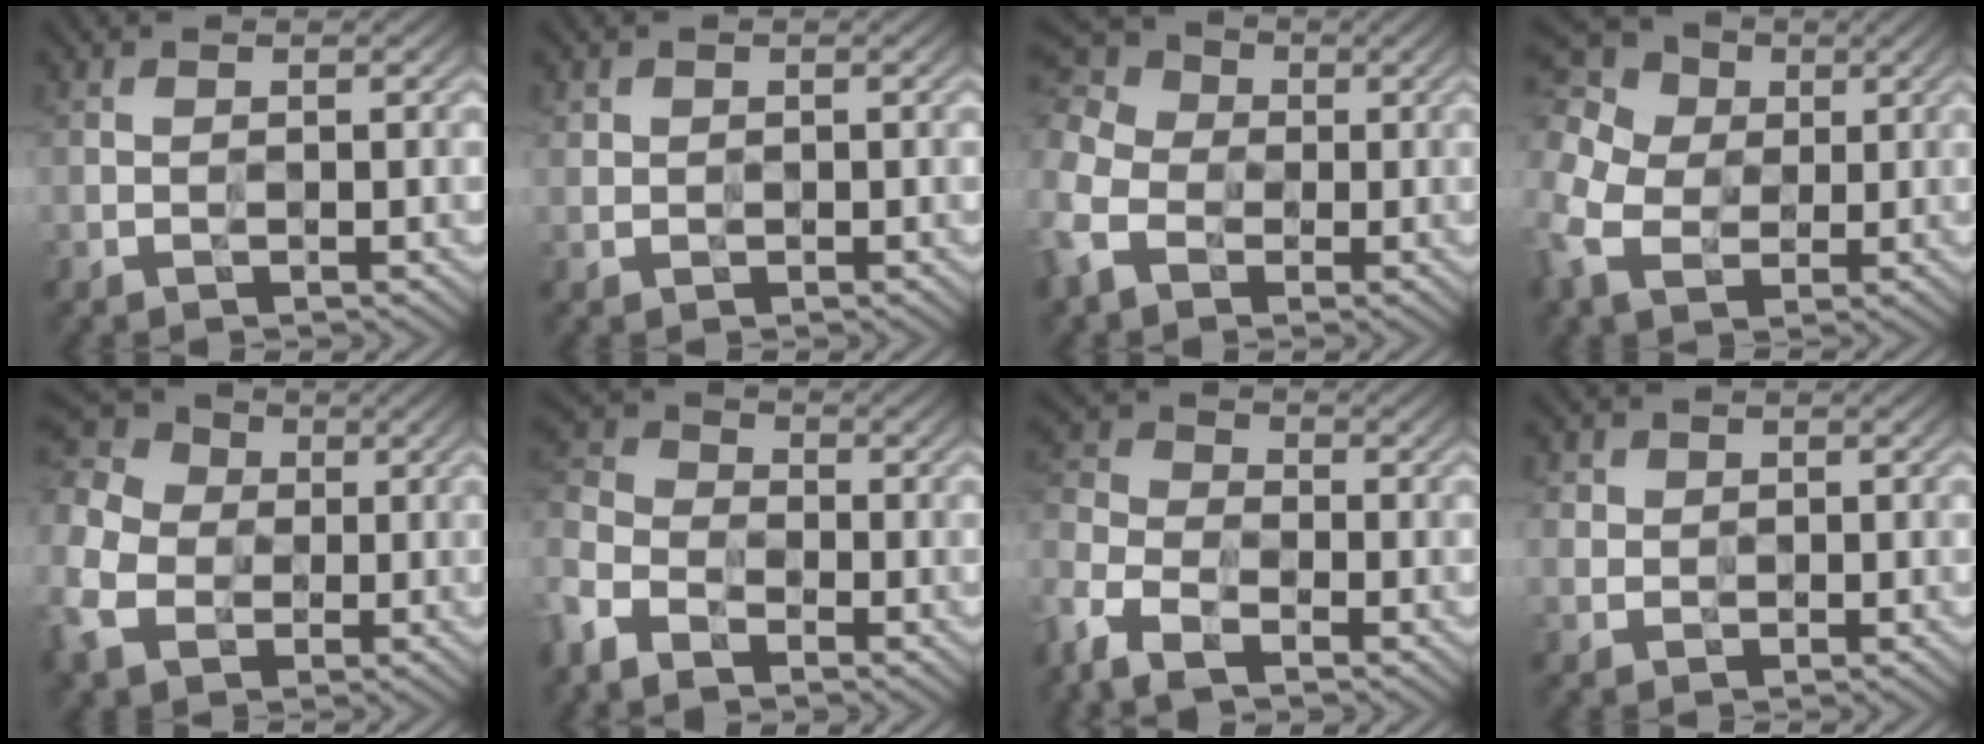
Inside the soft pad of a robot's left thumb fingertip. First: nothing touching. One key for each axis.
{"total": 1.2, "fx": 0.5, "fy": 1.1, "fz": 0.2, "tx": -0.007, "ty": -0.007, "tz": 0.011}
{"total": 12.0, "fx": -3.4, "fy": 9.3, "fz": 6.8, "tx": -0.220, "ty": -0.033, "tz": -0.068}
{"total": 13.6, "fx": 0.6, "fy": 11.1, "fz": 7.8, "tx": -0.245, "ty": -0.012, "tz": 0.003}
{"total": 13.3, "fx": -2.4, "fy": 10.8, "fz": 7.3, "tx": -0.232, "ty": -0.030, "tz": -0.060}
{"total": 8.7, "fx": -5.4, "fy": 5.3, "fz": 4.3, "tx": -0.129, "ty": -0.022, "tz": -0.131}
{"total": 8.7, "fx": -5.8, "fy": 4.6, "fz": 4.6, "tx": -0.127, "ty": -0.022, "tz": -0.135}
{"total": 2.5, "fx": 0.9, "fy": 2.3, "fz": 0.5, "tx": -0.022, "ty": -0.006, "tz": 0.020}